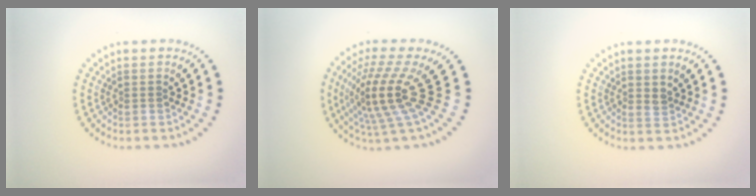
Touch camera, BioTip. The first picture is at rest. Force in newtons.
{"total": 5.2, "press": 3.6, "slide": 3.7}
{"total": 0.9, "press": 0.8, "slide": 0.5}